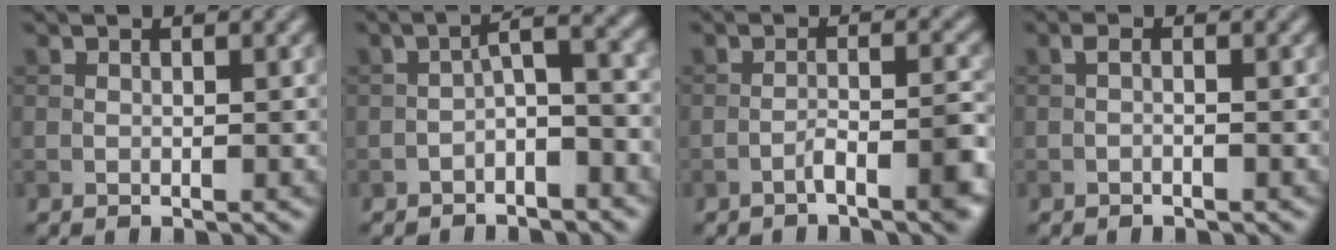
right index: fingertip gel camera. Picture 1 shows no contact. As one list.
[{"total": 3.8, "force": [-1.7, 1.2, 3.1], "torque": [-0.052, 0.016, -0.036]}, {"total": 3.6, "force": [-2.1, 0.8, 2.8], "torque": [-0.044, 0.009, -0.038]}, {"total": 0.8, "force": [-0.4, 0.1, 0.7], "torque": [-0.014, 0.000, -0.008]}]